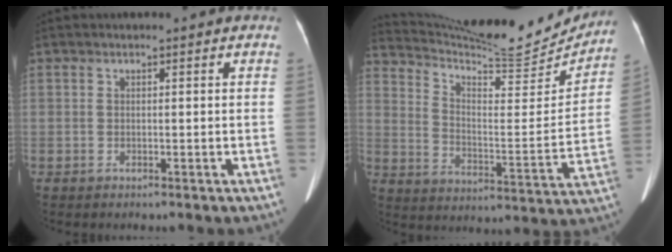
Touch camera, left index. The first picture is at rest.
{"total": 21.5, "force": [20.5, 1.9, 6.1], "torque": [-0.109, -0.048, 0.294]}